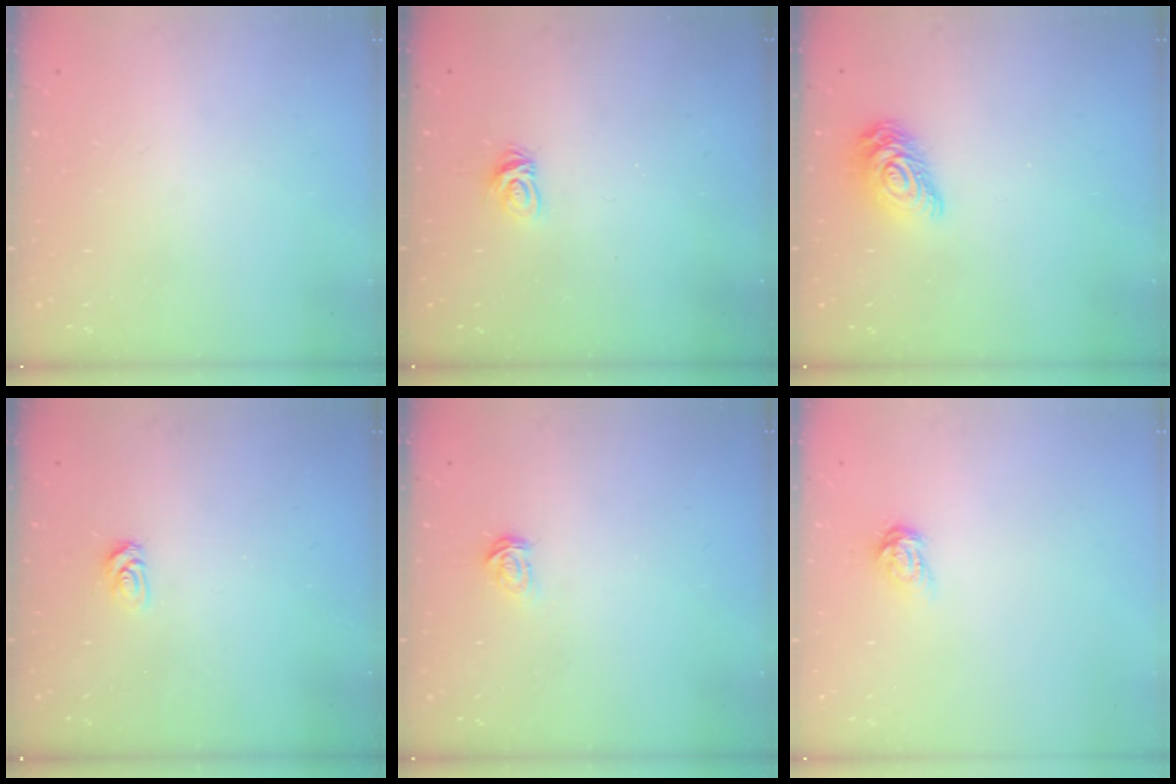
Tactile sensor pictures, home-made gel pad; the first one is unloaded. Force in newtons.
{"total": 4.0, "press": 4.0, "slide": 0.4}
{"total": 11.1, "press": 11.1, "slide": 0.5}
{"total": 3.4, "press": 3.4, "slide": 0.4}
{"total": 2.1, "press": 2.1, "slide": 0.2}
{"total": 3.9, "press": 3.9, "slide": 0.4}